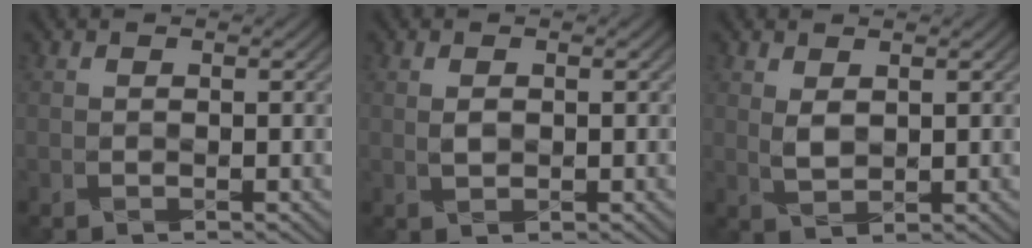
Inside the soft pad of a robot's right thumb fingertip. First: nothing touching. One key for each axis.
{"total": 0.9, "fx": 0.2, "fy": 0.6, "fz": 0.6, "tx": -0.013, "ty": -0.003, "tz": 0.009}
{"total": 1.8, "fx": 1.1, "fy": 0.9, "fz": 1.1, "tx": -0.030, "ty": -0.005, "tz": 0.028}